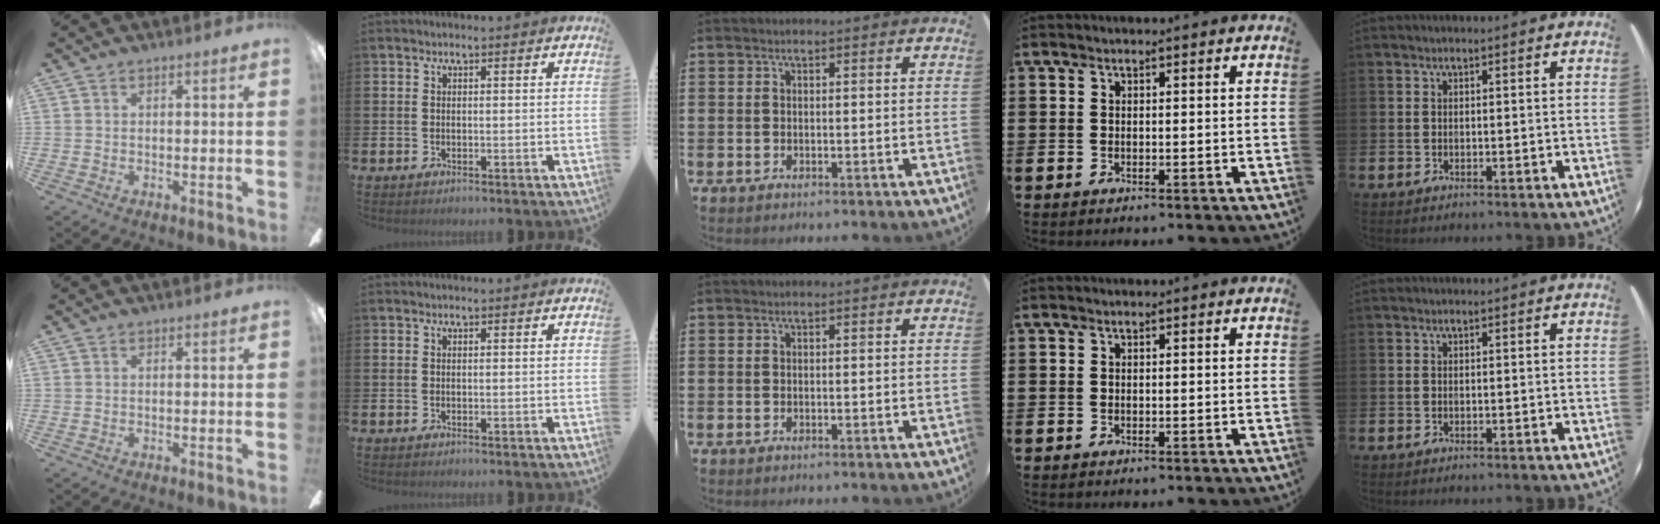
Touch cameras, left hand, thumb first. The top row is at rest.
{}